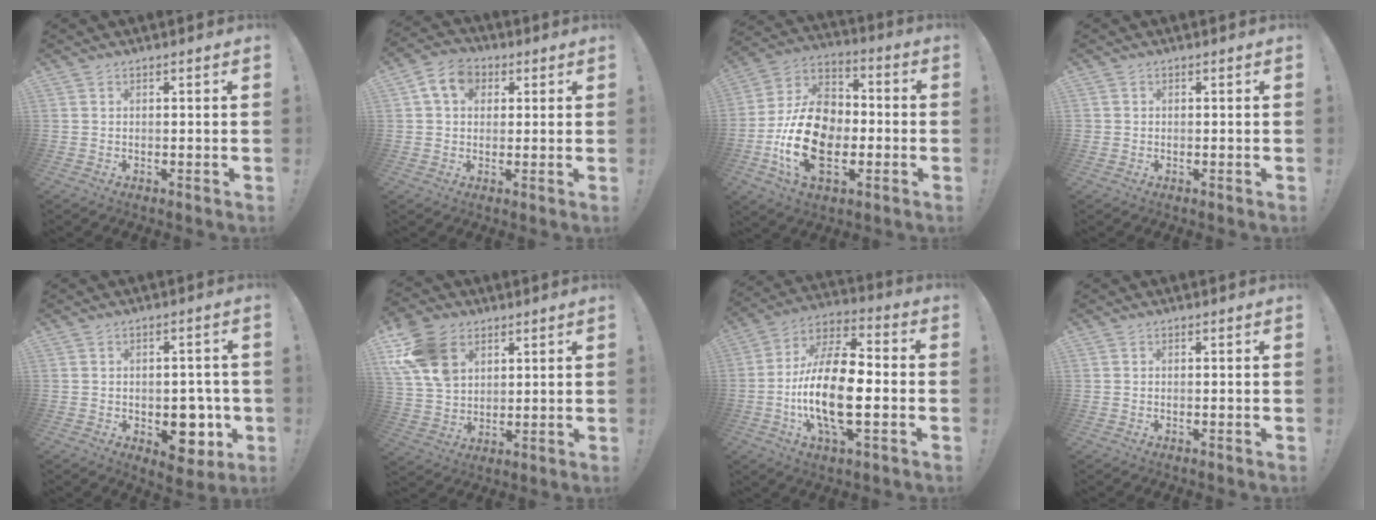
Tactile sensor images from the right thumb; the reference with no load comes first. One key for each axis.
{"total": 9.1, "fx": 3.2, "fy": 6.9, "fz": 4.9, "tx": -0.078, "ty": 0.006, "tz": 0.062}
{"total": 21.7, "fx": -5.1, "fy": 14.5, "fz": 15.4, "tx": -0.294, "ty": 0.031, "tz": -0.075}
{"total": 0.9, "fx": 0.2, "fy": 0.9, "fz": 0.1, "tx": -0.005, "ty": 0.004, "tz": 0.004}
{"total": 10.7, "fx": -2.9, "fy": 7.5, "fz": 7.0, "tx": -0.048, "ty": 0.013, "tz": -0.038}
{"total": 16.1, "fx": 7.2, "fy": 11.4, "fz": 8.8, "tx": -0.174, "ty": -0.030, "tz": 0.144}
{"total": 20.3, "fx": -4.0, "fy": 8.8, "fz": 17.9, "tx": -0.354, "ty": 0.009, "tz": -0.070}
{"total": 0.0}